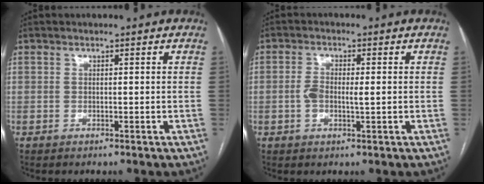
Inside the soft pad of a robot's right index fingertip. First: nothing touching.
{"total": 3.7, "force": [-0.1, 1.4, 3.4], "torque": [-0.070, 0.009, -0.001]}